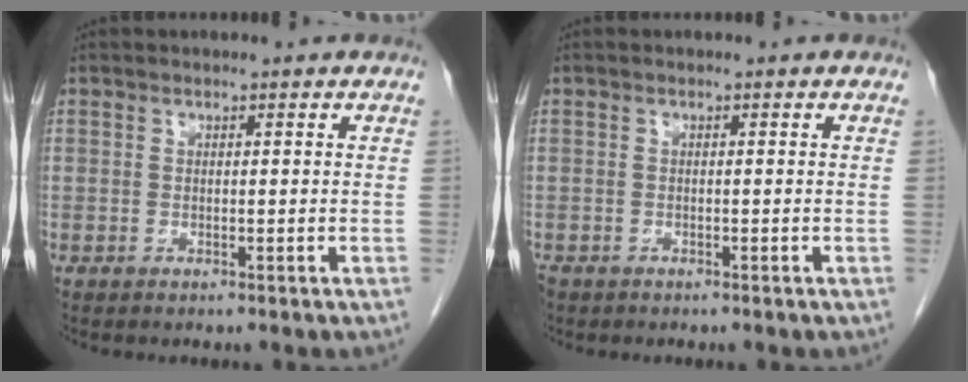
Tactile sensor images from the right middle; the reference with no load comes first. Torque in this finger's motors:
{"motor_torque": [0.03, 0.00, 0.08, 0.00]}